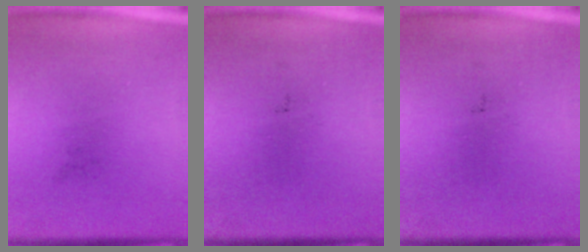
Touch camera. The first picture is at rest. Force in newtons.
{"total": 0.0}
{"total": 0.0}